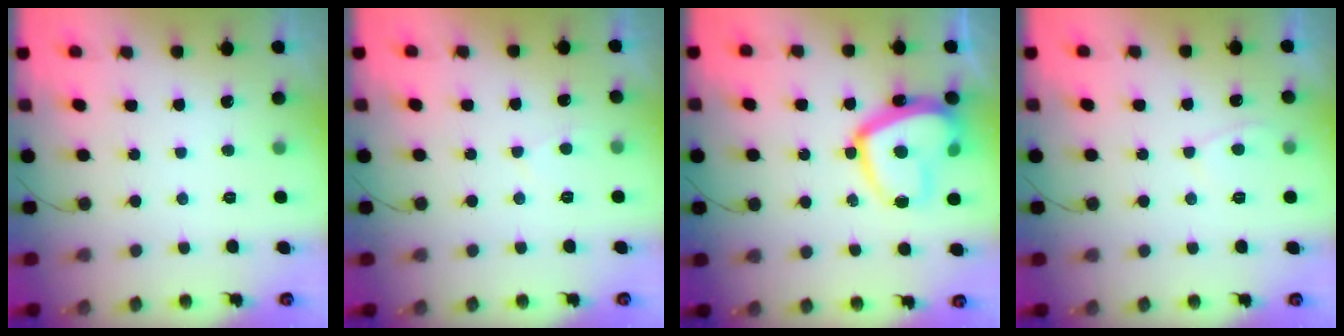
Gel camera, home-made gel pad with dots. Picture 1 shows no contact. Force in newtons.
{"total": 2.7, "press": 2.6, "slide": 0.5}
{"total": 17.8, "press": 17.7, "slide": 1.6}
{"total": 3.7, "press": 3.7, "slide": 0.5}